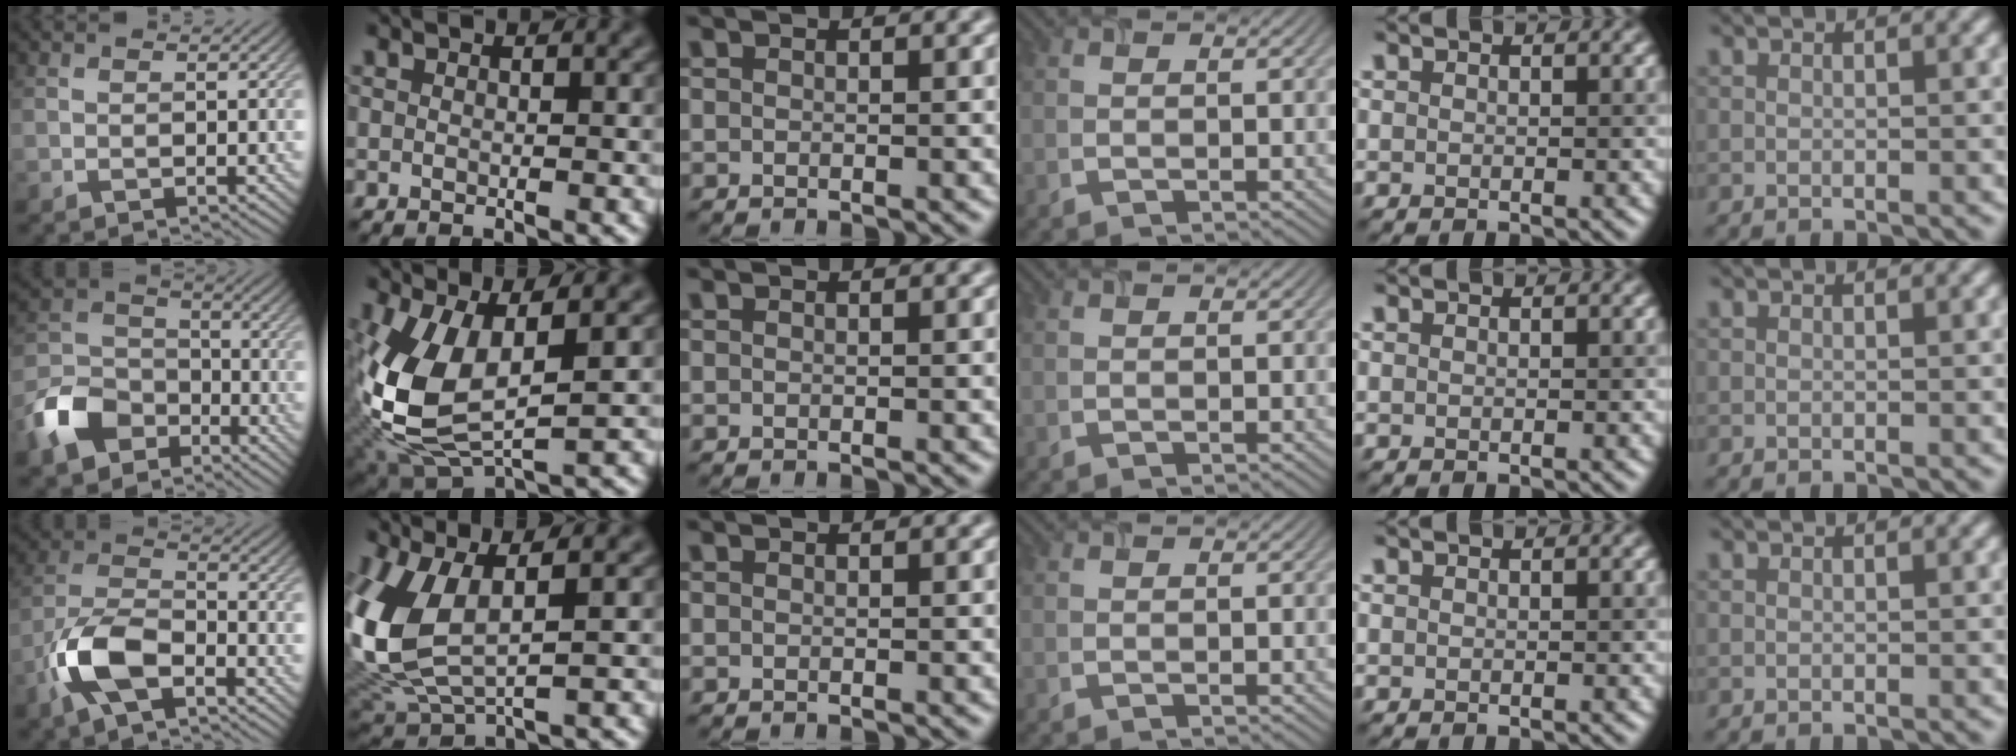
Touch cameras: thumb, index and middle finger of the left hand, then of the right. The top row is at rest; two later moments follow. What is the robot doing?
{"motion": "insert", "object": "airpods case & airpods"}